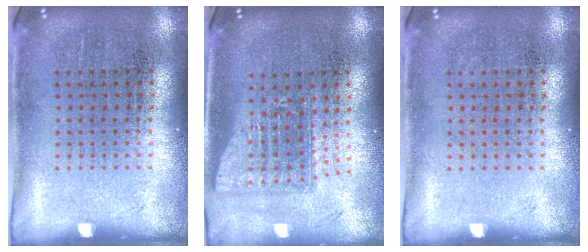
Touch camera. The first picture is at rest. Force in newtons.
{"total": 1.6, "press": 1.2, "slide": 1.0}
{"total": 0.0}